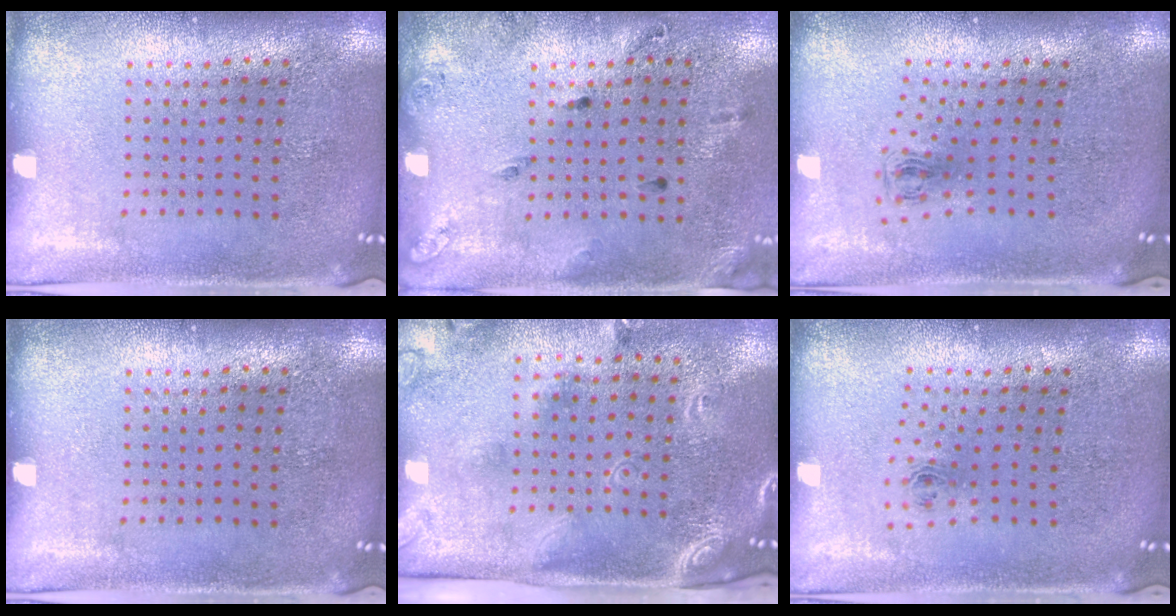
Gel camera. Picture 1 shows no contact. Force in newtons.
{"total": 1.8, "press": 1.0, "slide": 1.5}
{"total": 0.8, "press": 0.4, "slide": 0.7}
{"total": 0.0}
{"total": 2.5, "press": 1.7, "slide": 1.9}
{"total": 0.9, "press": 0.4, "slide": 0.8}